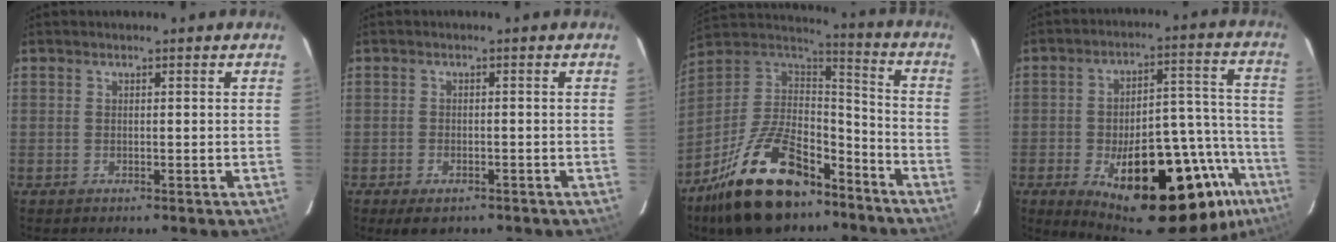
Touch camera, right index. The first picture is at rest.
{"total": 4.4, "force": [-3.0, 2.2, 2.3], "torque": [-0.054, -0.012, -0.044]}
{"total": 25.4, "force": [-16.6, 11.9, 15.2], "torque": [-0.303, 0.013, -0.264]}
{"total": 29.8, "force": [-16.9, 11.1, 21.8], "torque": [-0.291, 0.016, -0.224]}